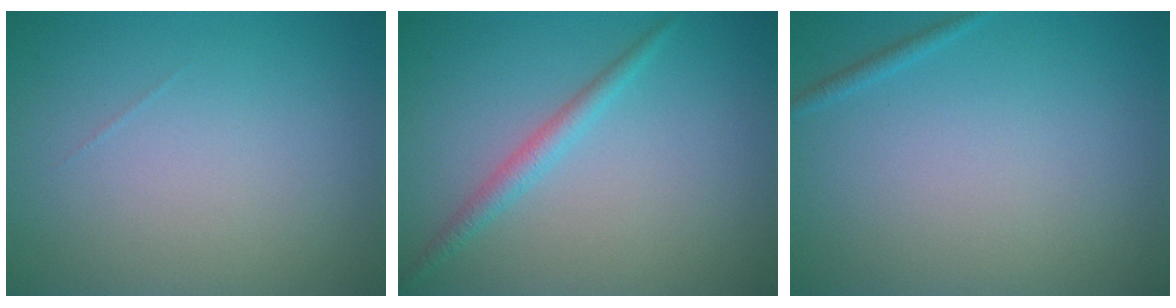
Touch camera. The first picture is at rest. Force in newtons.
{"total": 1.8, "press": 1.8, "slide": 0.1}
{"total": 0.6, "press": 0.6, "slide": 0.1}